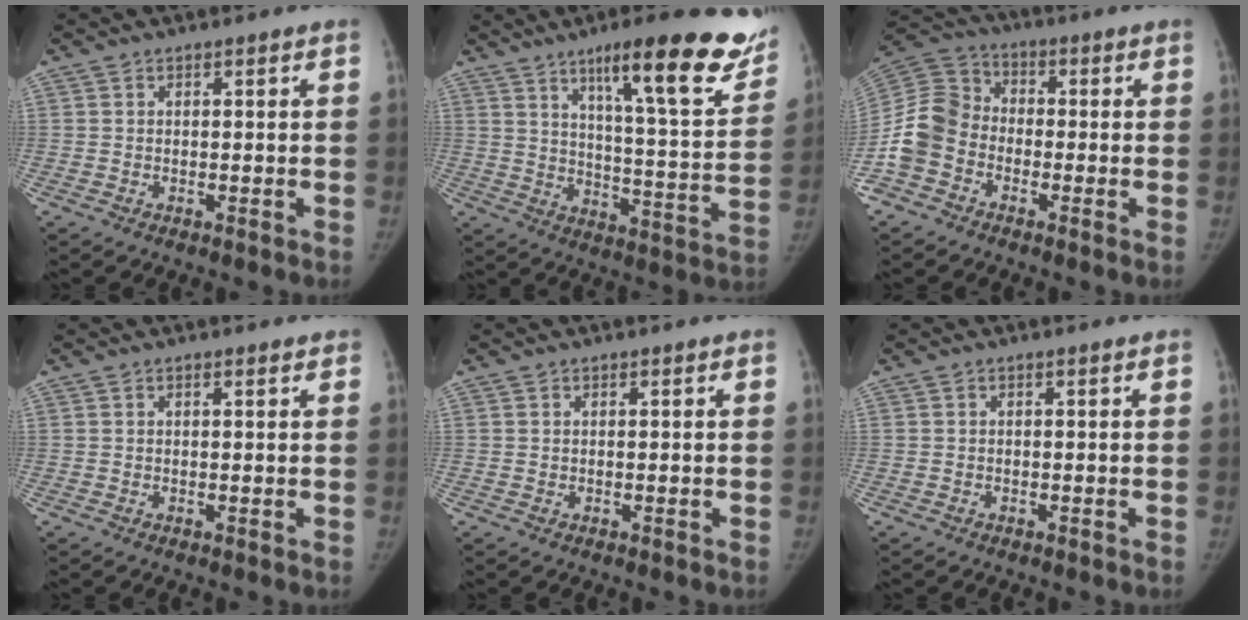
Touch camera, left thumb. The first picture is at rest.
{"total": 23.1, "force": [14.6, 4.3, 17.3], "torque": [-0.208, -0.064, 0.212]}
{"total": 10.7, "force": [-3.8, 8.7, 5.1], "torque": [-0.101, 0.039, -0.087]}
{"total": 0.9, "force": [0.6, 0.3, 0.6], "torque": [-0.010, -0.001, 0.007]}
{"total": 0.0}
{"total": 0.0}